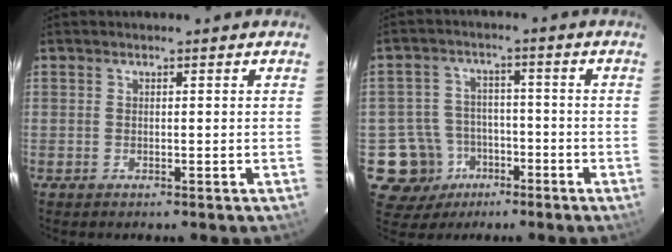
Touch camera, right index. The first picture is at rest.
{"total": 9.4, "force": [-4.2, 8.4, 0.8], "torque": [-0.038, 0.032, -0.056]}